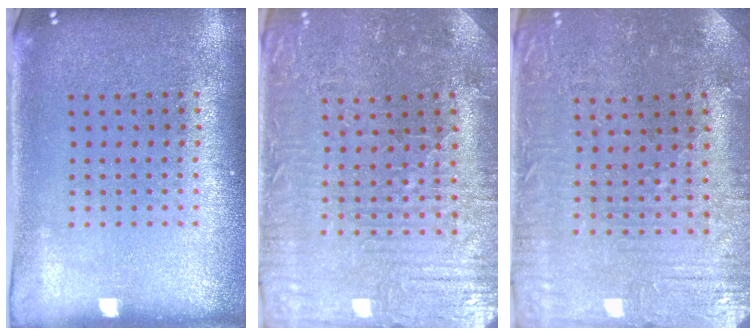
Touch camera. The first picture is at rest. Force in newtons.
{"total": 2.3, "press": 2.2, "slide": 0.4}
{"total": 1.3, "press": 1.3, "slide": 0.4}